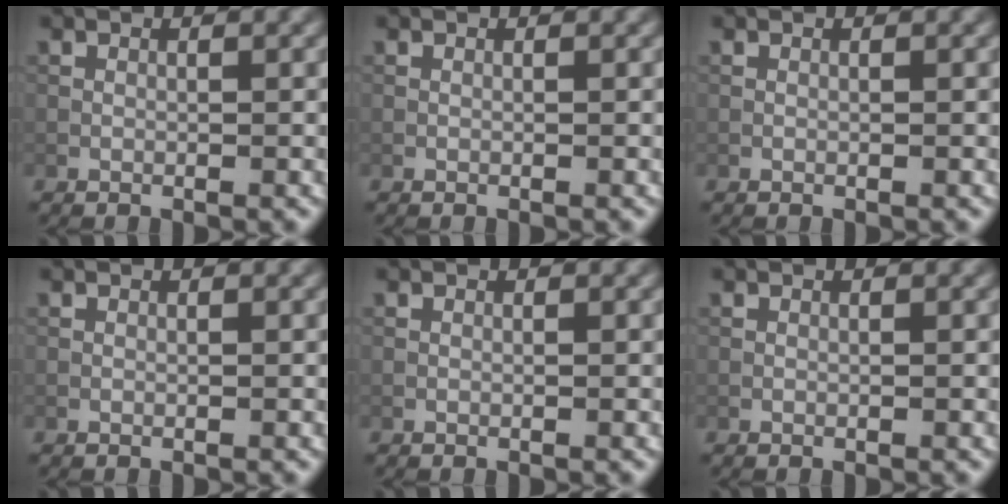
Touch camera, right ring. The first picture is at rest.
{"total": 0.0}
{"total": 0.0}
{"total": 0.0}
{"total": 0.0}
{"total": 0.0}